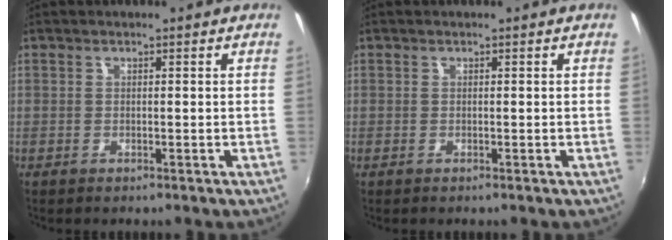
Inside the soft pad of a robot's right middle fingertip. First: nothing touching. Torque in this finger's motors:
{"motor_torque": [-0.29, -0.09, -0.02, 0.00]}